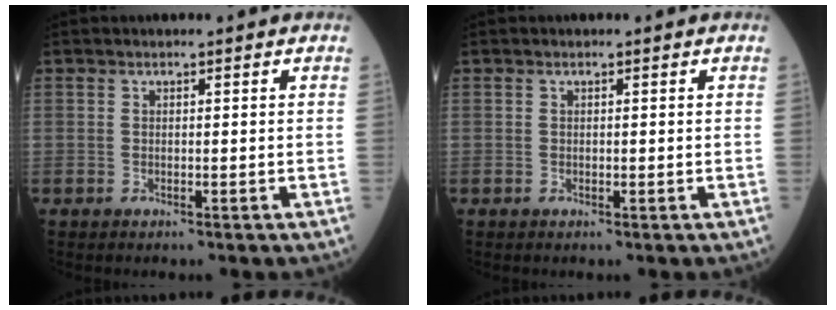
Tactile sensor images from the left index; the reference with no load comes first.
{"total": 0.0}